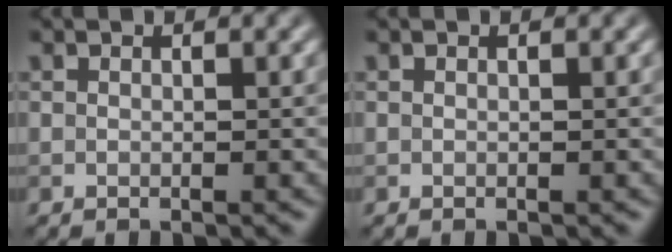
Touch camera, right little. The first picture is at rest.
{"total": 0.0}